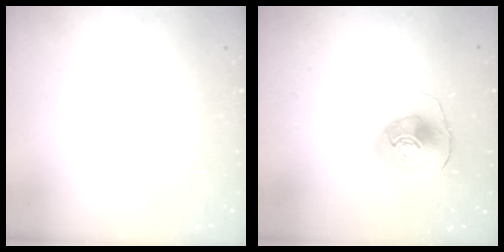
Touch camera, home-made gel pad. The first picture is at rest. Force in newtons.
{"total": 10.3, "press": 10.2, "slide": 1.5}